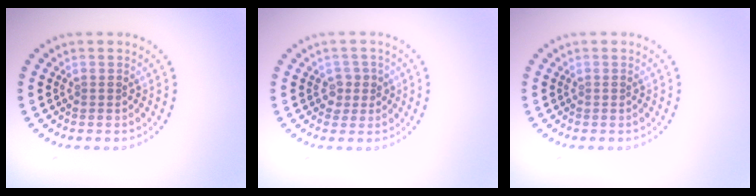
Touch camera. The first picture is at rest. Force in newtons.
{"total": 1.4, "press": 1.2, "slide": 0.7}
{"total": 0.0}